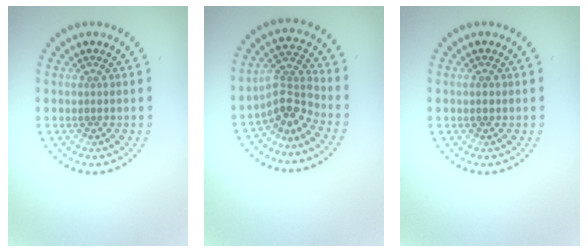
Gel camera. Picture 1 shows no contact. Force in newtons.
{"total": 3.2, "press": 2.3, "slide": 2.2}
{"total": 0.9, "press": 0.9, "slide": 0.2}